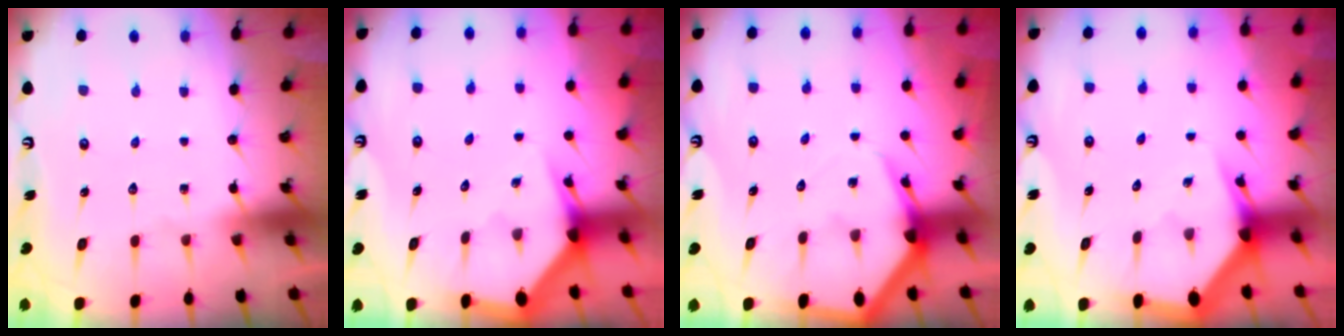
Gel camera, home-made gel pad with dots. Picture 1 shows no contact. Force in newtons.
{"total": 2.7, "press": 2.7, "slide": 0.1}
{"total": 5.0, "press": 5.0, "slide": 0.6}
{"total": 2.9, "press": 2.9, "slide": 0.2}